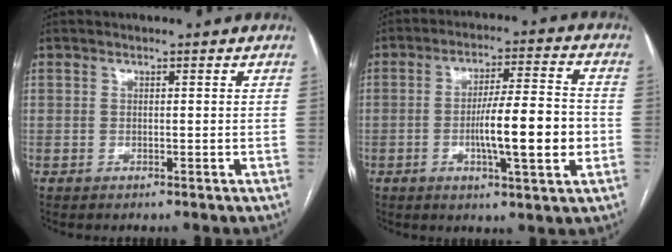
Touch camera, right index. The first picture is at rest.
{"total": 12.0, "force": [-2.3, 1.2, 11.7], "torque": [-0.190, 0.005, -0.038]}